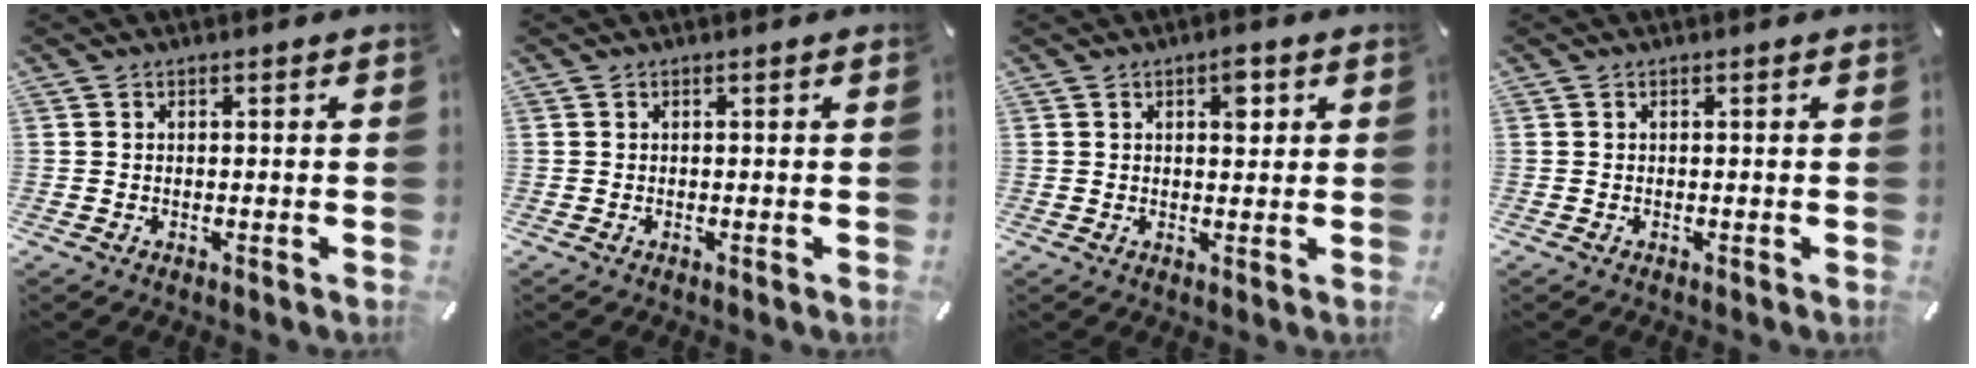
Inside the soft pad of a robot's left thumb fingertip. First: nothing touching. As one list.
[{"total": 0.0}, {"total": 3.9, "force": [1.5, 2.0, 2.9], "torque": [-0.023, -0.010, 0.016]}, {"total": 0.0}]